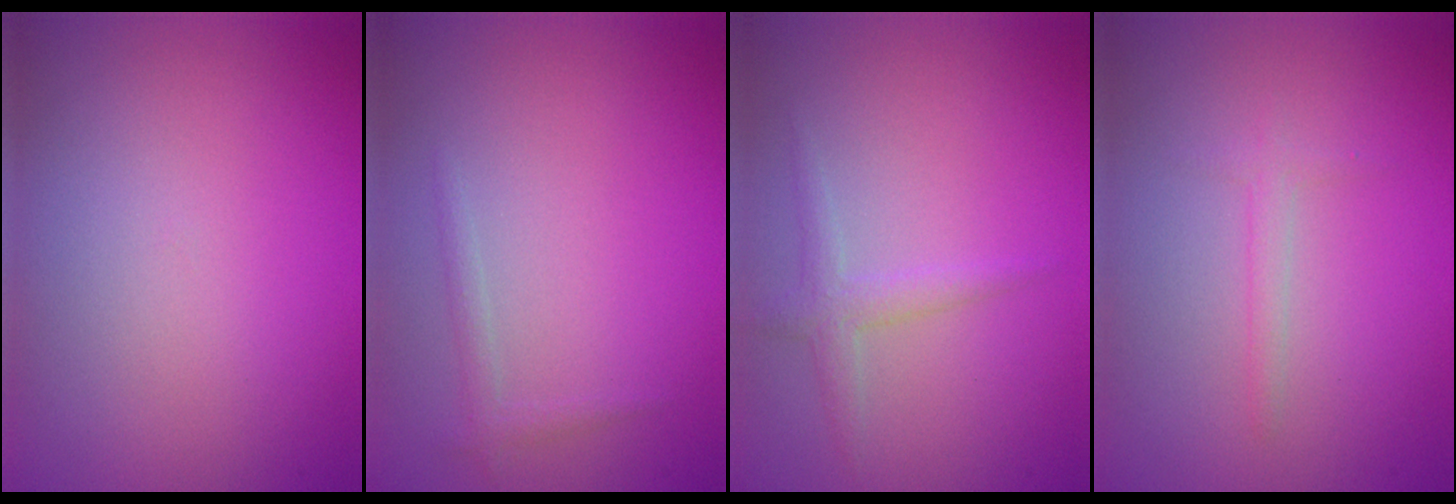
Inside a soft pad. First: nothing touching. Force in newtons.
{"total": 1.0, "press": 1.0, "slide": 0.0}
{"total": 1.8, "press": 1.8, "slide": 0.0}
{"total": 1.1, "press": 1.1, "slide": 0.1}